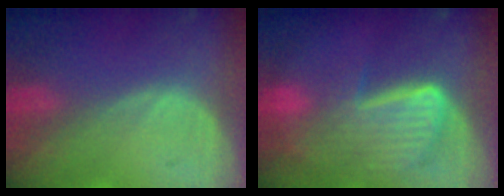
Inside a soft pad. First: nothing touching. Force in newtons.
{"total": 9.1, "press": 8.0, "slide": 4.5}